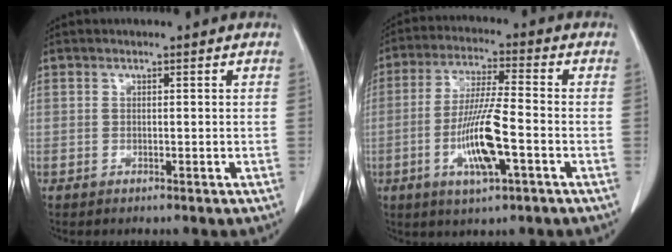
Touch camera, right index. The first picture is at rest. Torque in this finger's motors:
{"motor_torque": [1.33, -0.32, 0.27, 0.08]}